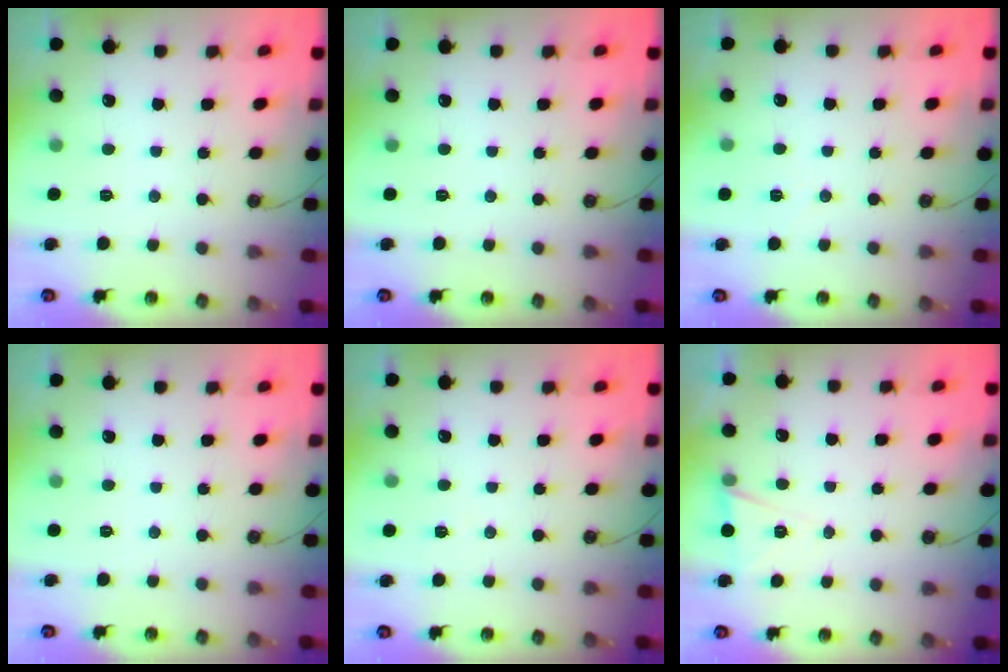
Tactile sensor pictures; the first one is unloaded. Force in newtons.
{"total": 0.0}
{"total": 3.3, "press": 3.2, "slide": 0.9}
{"total": 0.0}
{"total": 4.5, "press": 1.6, "slide": 4.2}
{"total": 6.8, "press": 4.9, "slide": 4.7}